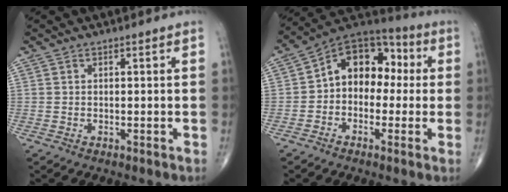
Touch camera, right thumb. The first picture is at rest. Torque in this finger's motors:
{"motor_torque": [0.06, 0.24, 0.33, -0.21, 0.27]}